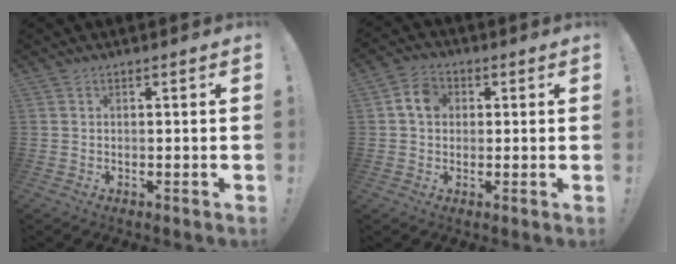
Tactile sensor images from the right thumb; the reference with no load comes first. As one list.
[{"total": 6.4, "force": [1.3, 5.1, 3.8], "torque": [-0.064, 0.013, 0.027]}]